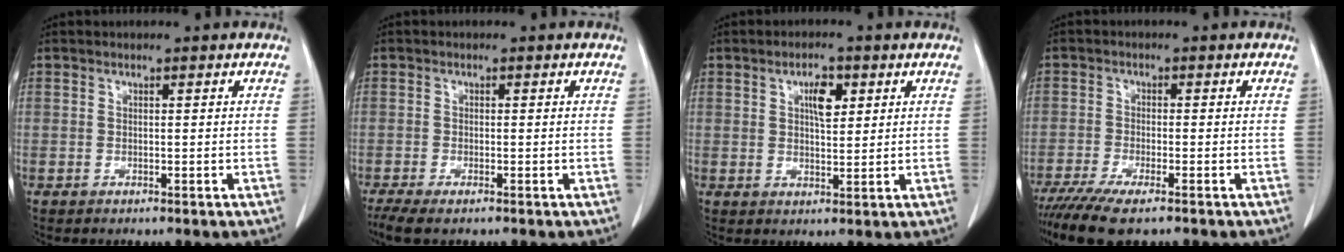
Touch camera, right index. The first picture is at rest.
{"total": 4.4, "force": [-3.1, 1.1, 2.9], "torque": [-0.053, -0.011, -0.051]}
{"total": 4.2, "force": [1.7, 1.7, 3.5], "torque": [-0.058, 0.002, 0.027]}
{"total": 7.8, "force": [-5.8, 1.1, 5.1], "torque": [-0.086, -0.019, -0.095]}